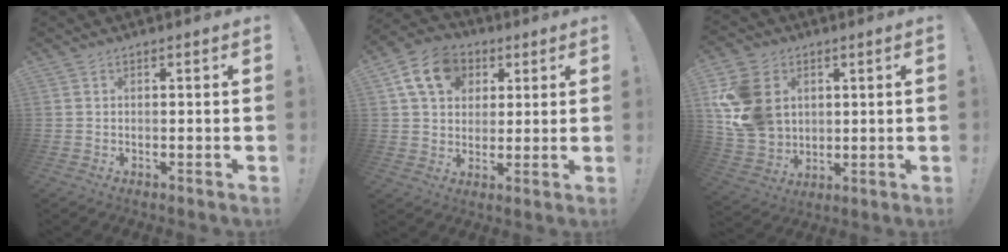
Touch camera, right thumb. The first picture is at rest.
{"total": 14.1, "force": [5.5, 10.9, 7.1], "torque": [-0.109, -0.010, 0.109]}
{"total": 17.0, "force": [3.9, 13.7, 9.3], "torque": [-0.187, -0.005, 0.082]}